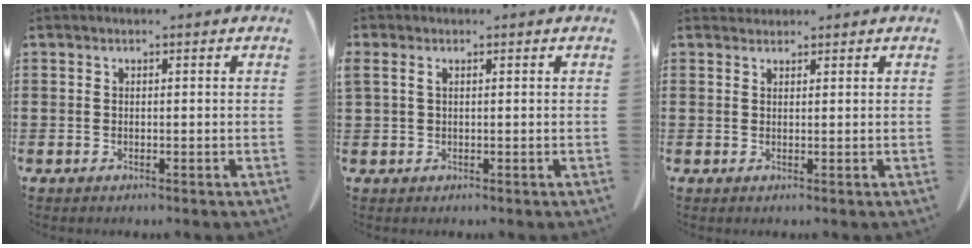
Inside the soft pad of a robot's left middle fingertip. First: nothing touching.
{"total": 1.3, "force": [0.4, 0.6, 1.2], "torque": [-0.026, 0.003, 0.007]}
{"total": 1.2, "force": [1.1, 0.3, -0.1], "torque": [-0.001, 0.000, 0.024]}